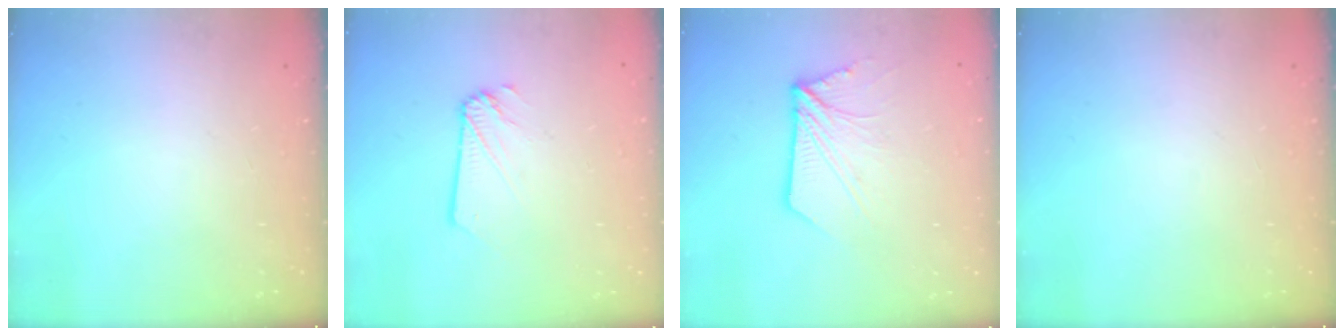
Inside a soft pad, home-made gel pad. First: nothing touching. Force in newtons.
{"total": 1.2, "press": 1.2, "slide": 0.1}
{"total": 9.8, "press": 9.7, "slide": 0.9}
{"total": 0.0}